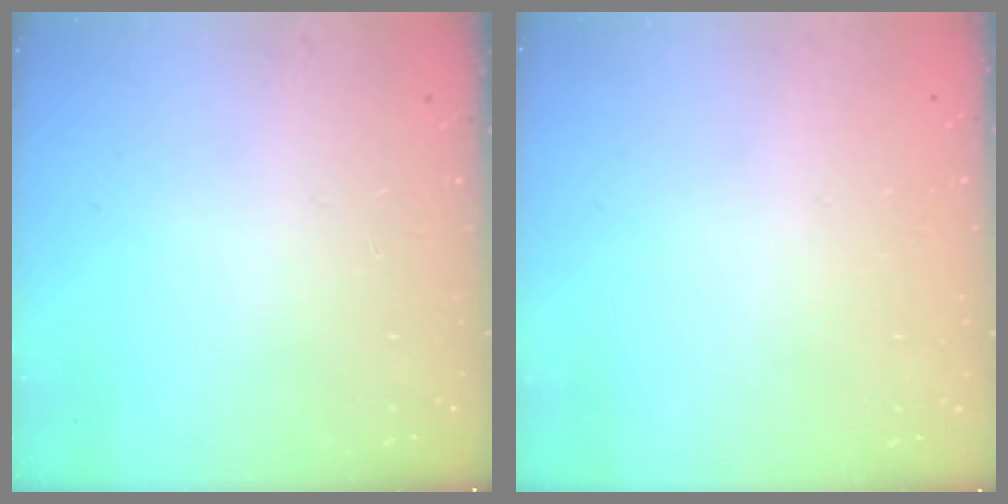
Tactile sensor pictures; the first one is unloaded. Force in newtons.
{"total": 0.0}